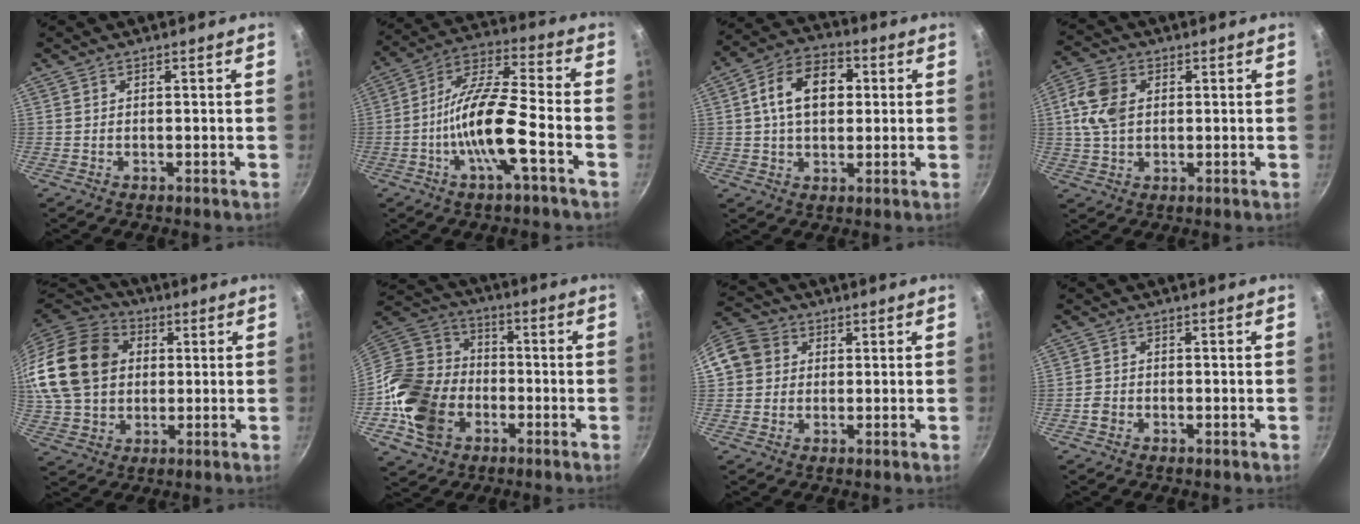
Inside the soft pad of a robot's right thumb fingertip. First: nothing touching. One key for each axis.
{"total": 14.0, "fx": -4.8, "fy": 3.1, "fz": 12.8, "tx": -0.237, "ty": 0.040, "tz": -0.102}
{"total": 12.7, "fx": 2.2, "fy": 8.5, "fz": 9.1, "tx": -0.124, "ty": 0.019, "tz": 0.023}
{"total": 8.6, "fx": 1.4, "fy": 6.0, "fz": 6.0, "tx": -0.111, "ty": 0.006, "tz": 0.018}
{"total": 22.9, "fx": 4.3, "fy": 17.9, "fz": 13.7, "tx": -0.265, "ty": 0.028, "tz": 0.079}
{"total": 20.5, "fx": -6.1, "fy": 16.1, "fz": 11.2, "tx": -0.216, "ty": 0.047, "tz": -0.112}
{"total": 11.0, "fx": 1.8, "fy": 9.9, "fz": 4.5, "tx": -0.080, "ty": 0.029, "tz": 0.022}
{"total": 1.9, "fx": -1.1, "fy": 1.4, "fz": 0.6, "tx": -0.012, "ty": 0.013, "tz": -0.020}